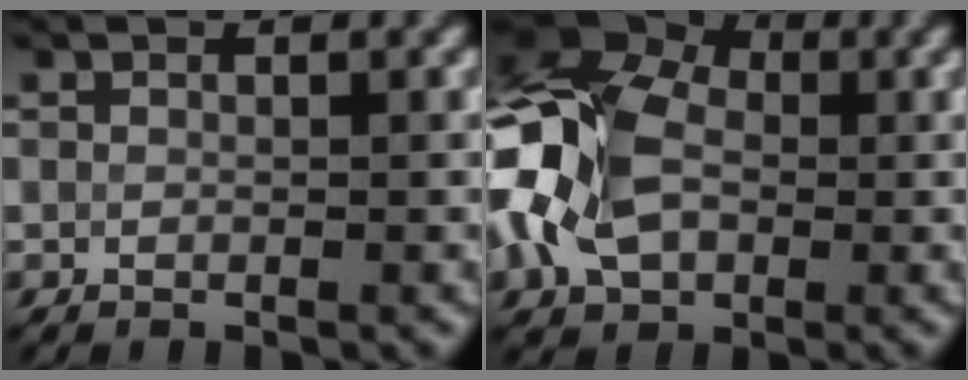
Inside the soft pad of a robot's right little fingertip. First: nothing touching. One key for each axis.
{"total": 13.3, "fx": -1.1, "fy": 9.8, "fz": 8.9, "tx": -0.188, "ty": -0.002, "tz": -0.035}